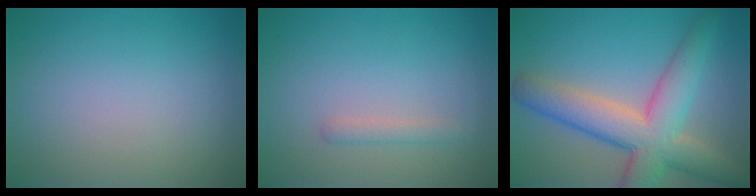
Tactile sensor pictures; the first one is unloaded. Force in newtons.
{"total": 1.2, "press": 1.2, "slide": 0.1}
{"total": 8.1, "press": 8.1, "slide": 0.4}